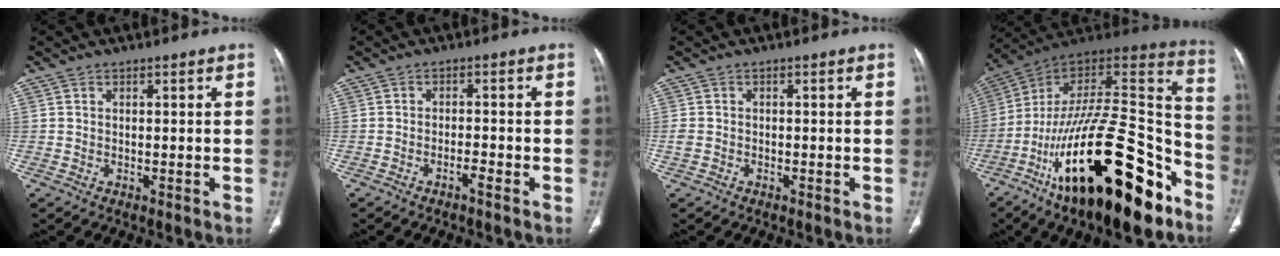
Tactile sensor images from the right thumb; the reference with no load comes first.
{"total": 2.0, "force": [-1.4, 0.3, 1.4], "torque": [-0.028, 0.011, -0.024]}
{"total": 1.5, "force": [-0.6, 1.1, 0.8], "torque": [-0.022, 0.003, -0.012]}
{"total": 34.1, "force": [-18.5, 12.1, 26.0], "torque": [-0.365, 0.082, -0.295]}